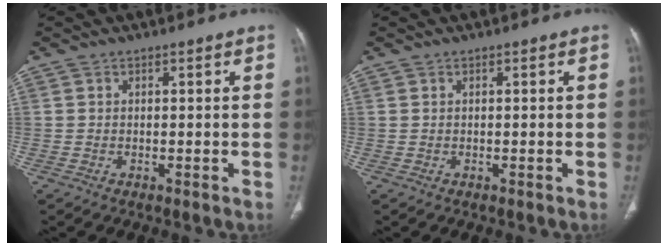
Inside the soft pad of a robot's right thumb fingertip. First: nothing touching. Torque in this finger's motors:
{"motor_torque": [0.32, 0.05, 0.07, -0.24, 0.03]}